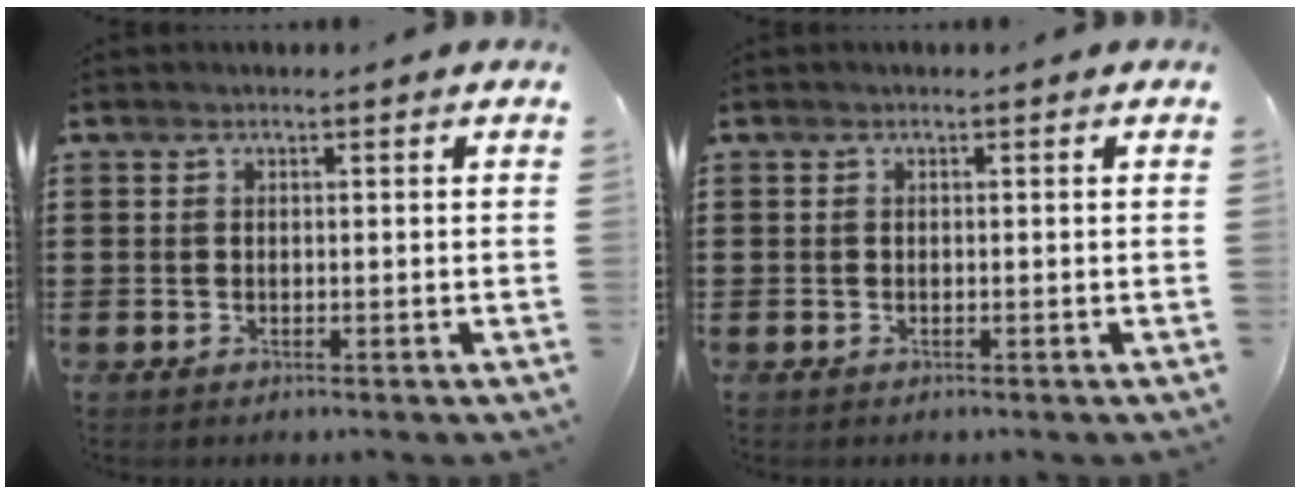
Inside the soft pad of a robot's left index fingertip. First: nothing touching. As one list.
[{"total": 0.0}]